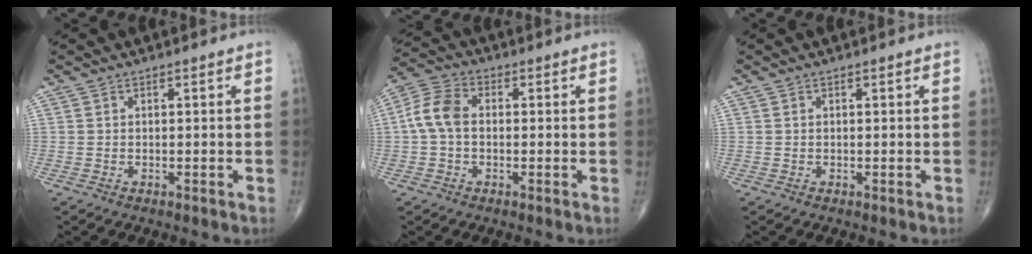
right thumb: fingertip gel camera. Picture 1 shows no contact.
{"total": 7.0, "force": [-0.1, 4.7, 5.2], "torque": [-0.106, 0.021, -0.012]}
{"total": 0.0}